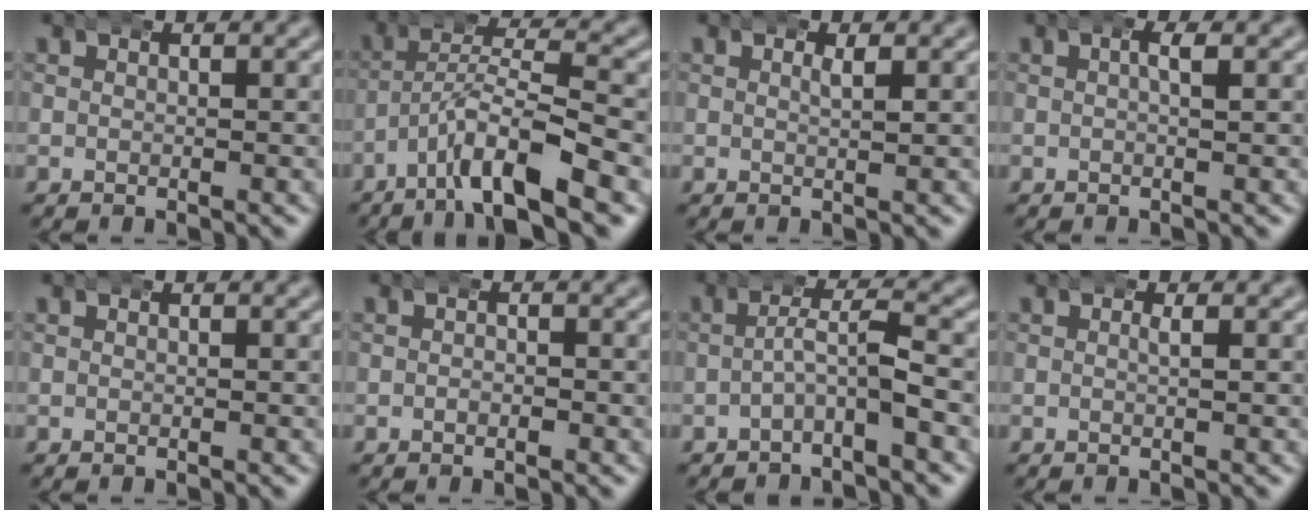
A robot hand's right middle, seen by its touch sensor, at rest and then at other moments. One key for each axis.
{"total": 6.4, "fx": -2.9, "fy": 1.8, "fz": 5.4, "tx": -0.087, "ty": 0.002, "tz": -0.054}
{"total": 1.6, "fx": 0.7, "fy": 0.5, "fz": 1.3, "tx": -0.018, "ty": 0.006, "tz": 0.007}
{"total": 1.4, "fx": 0.5, "fy": 0.2, "fz": 1.3, "tx": -0.017, "ty": 0.008, "tz": 0.003}
{"total": 0.0}
{"total": 0.8, "fx": -0.2, "fy": 0.6, "fz": 0.6, "tx": -0.007, "ty": 0.004, "tz": -0.010}
{"total": 2.1, "fx": -1.5, "fy": 0.0, "fz": 1.5, "tx": -0.028, "ty": 0.007, "tz": -0.031}
{"total": 0.9, "fx": 0.1, "fy": 0.2, "fz": 0.9, "tx": -0.015, "ty": 0.005, "tz": -0.002}